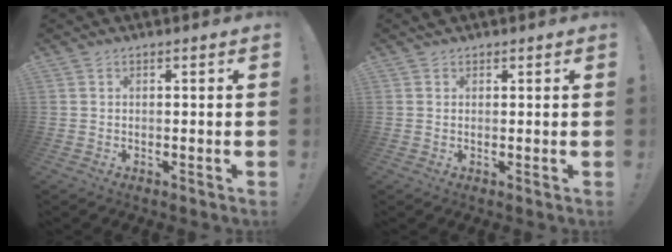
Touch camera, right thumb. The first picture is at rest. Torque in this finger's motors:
{"motor_torque": [-0.12, 0.12, -0.03, 0.05, 0.10]}